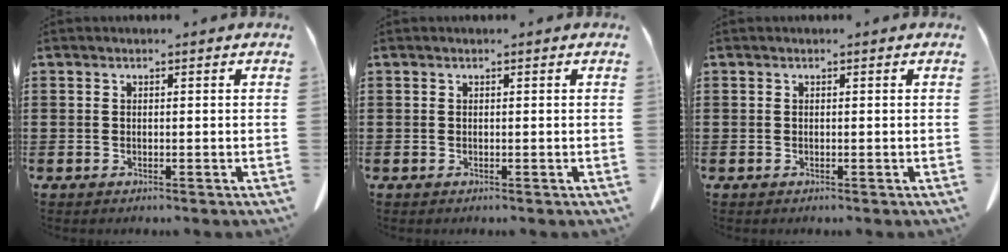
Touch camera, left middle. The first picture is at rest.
{"total": 0.0}
{"total": 0.0}